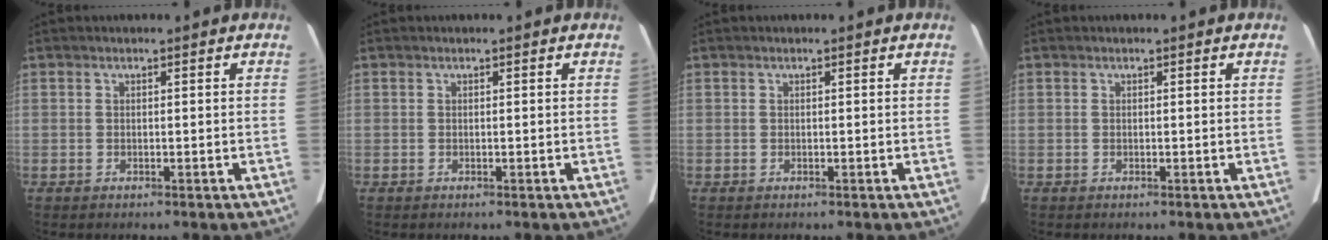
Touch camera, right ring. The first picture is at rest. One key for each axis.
{"total": 0.0}
{"total": 0.0}
{"total": 0.0}